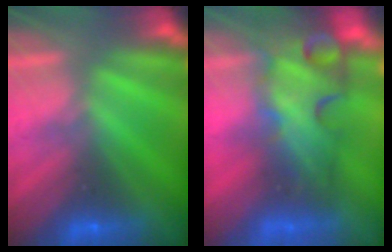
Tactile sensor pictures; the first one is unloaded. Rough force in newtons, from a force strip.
{"total": 5.9}